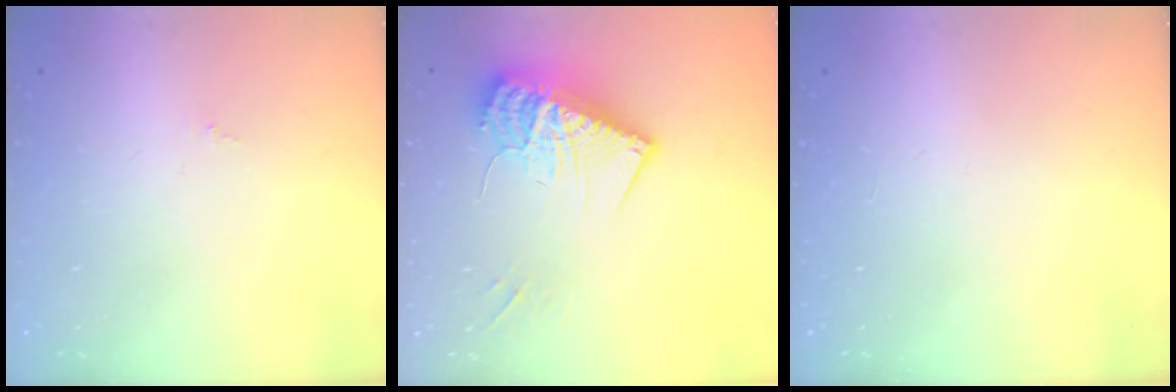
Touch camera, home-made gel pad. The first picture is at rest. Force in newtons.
{"total": 18.0, "press": 17.9, "slide": 1.3}
{"total": 0.0}